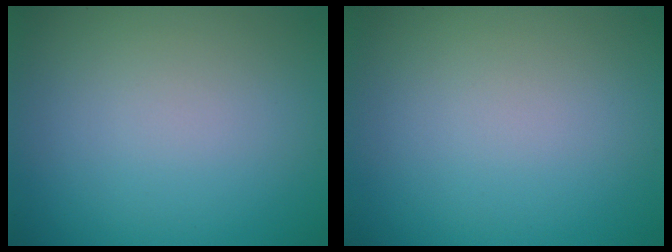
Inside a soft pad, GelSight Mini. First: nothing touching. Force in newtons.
{"total": 0.0}